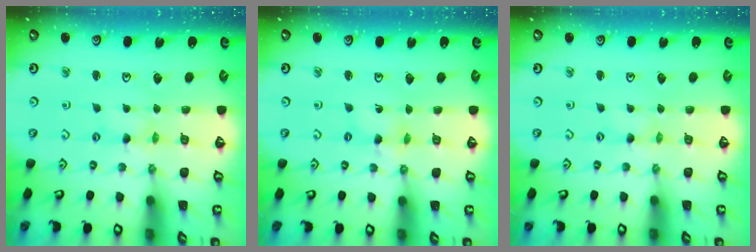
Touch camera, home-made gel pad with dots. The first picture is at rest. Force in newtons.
{"total": 2.0, "press": 2.0, "slide": 0.2}
{"total": 0.0}